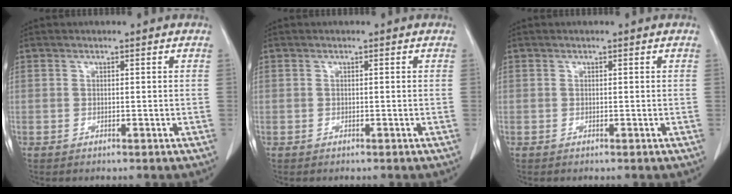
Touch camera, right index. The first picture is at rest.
{"total": 0.0}
{"total": 0.0}